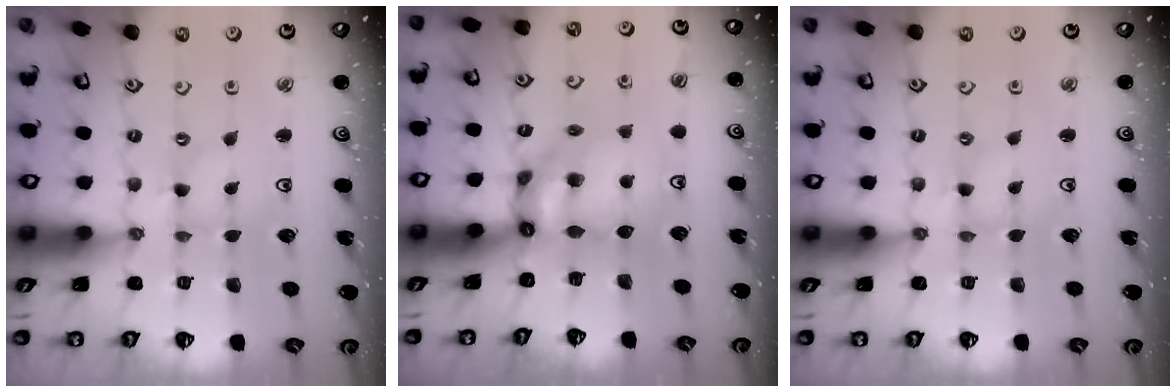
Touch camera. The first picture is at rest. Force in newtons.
{"total": 9.4, "press": 9.3, "slide": 1.1}
{"total": 0.6, "press": 0.6, "slide": 0.2}